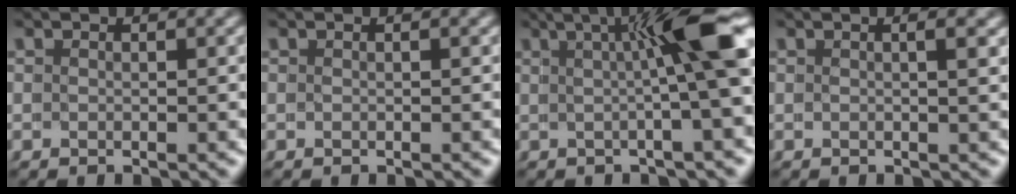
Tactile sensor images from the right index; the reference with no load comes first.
{"total": 0.5, "force": [0.0, -0.5, 0.0], "torque": [0.003, 0.002, 0.001]}
{"total": 7.4, "force": [1.6, 0.0, 7.2], "torque": [-0.077, 0.025, 0.024]}
{"total": 1.5, "force": [0.5, -1.3, 0.4], "torque": [0.000, 0.000, 0.013]}